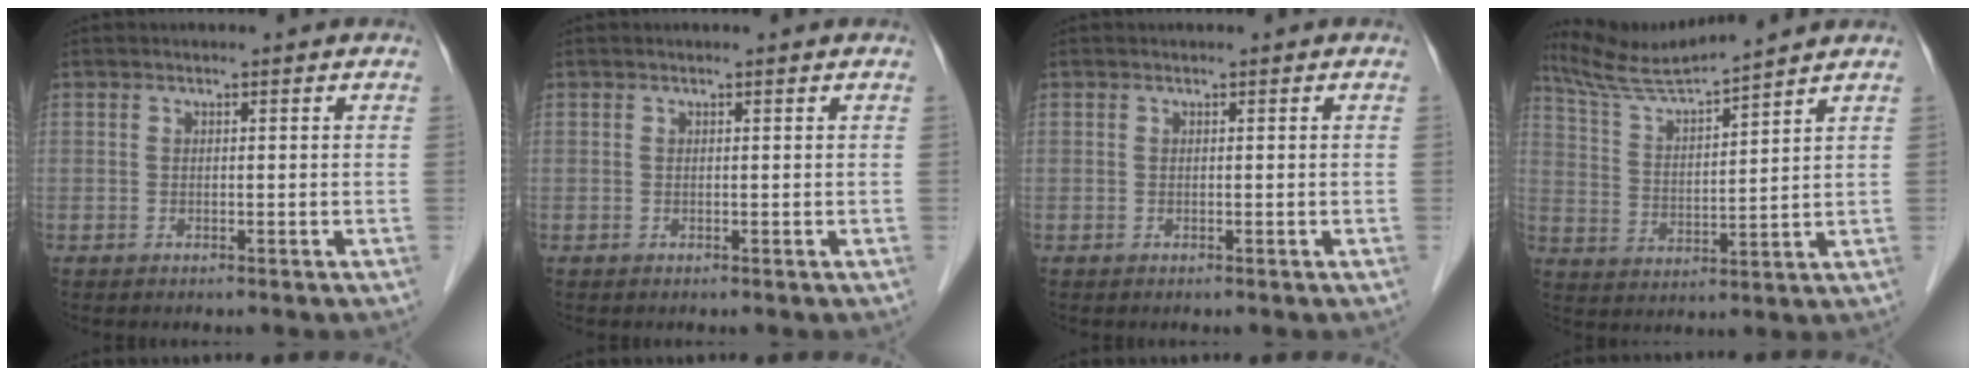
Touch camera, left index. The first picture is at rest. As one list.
[{"total": 0.0}, {"total": 0.0}, {"total": 10.4, "force": [9.6, -1.3, 3.9], "torque": [-0.084, 0.016, 0.182]}]